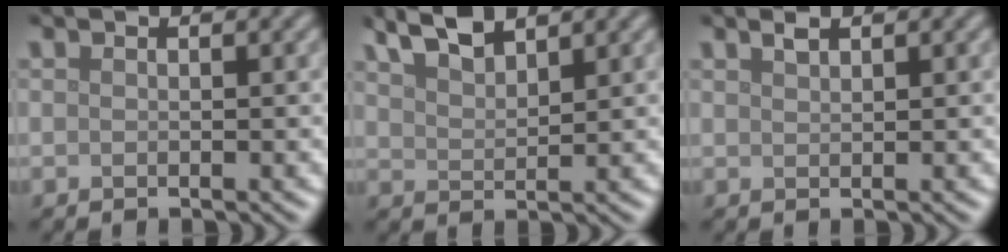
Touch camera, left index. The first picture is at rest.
{"total": 3.8, "force": [3.1, 0.9, 1.9], "torque": [-0.041, 0.009, 0.061]}
{"total": 0.9, "force": [0.8, 0.2, 0.4], "torque": [-0.009, 0.003, 0.015]}